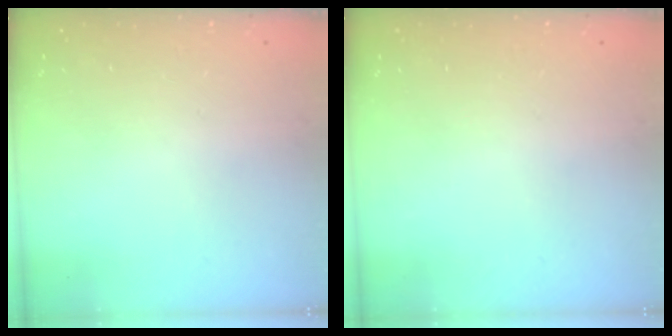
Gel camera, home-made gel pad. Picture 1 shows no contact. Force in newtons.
{"total": 0.0}